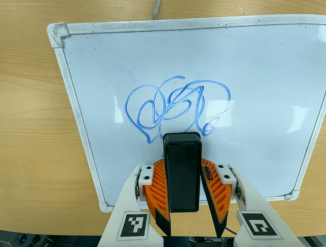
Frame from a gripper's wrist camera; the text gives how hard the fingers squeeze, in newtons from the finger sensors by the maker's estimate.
{"total": 5.9, "left": 5.0, "right": 6.8}